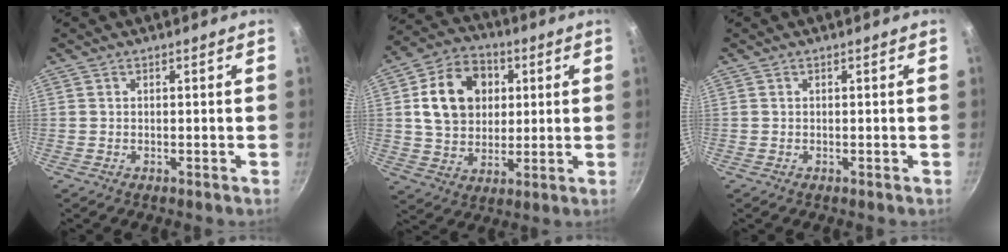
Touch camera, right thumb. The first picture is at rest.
{"total": 15.1, "force": [3.2, 11.7, 8.9], "torque": [-0.125, 0.010, 0.051]}
{"total": 0.0}